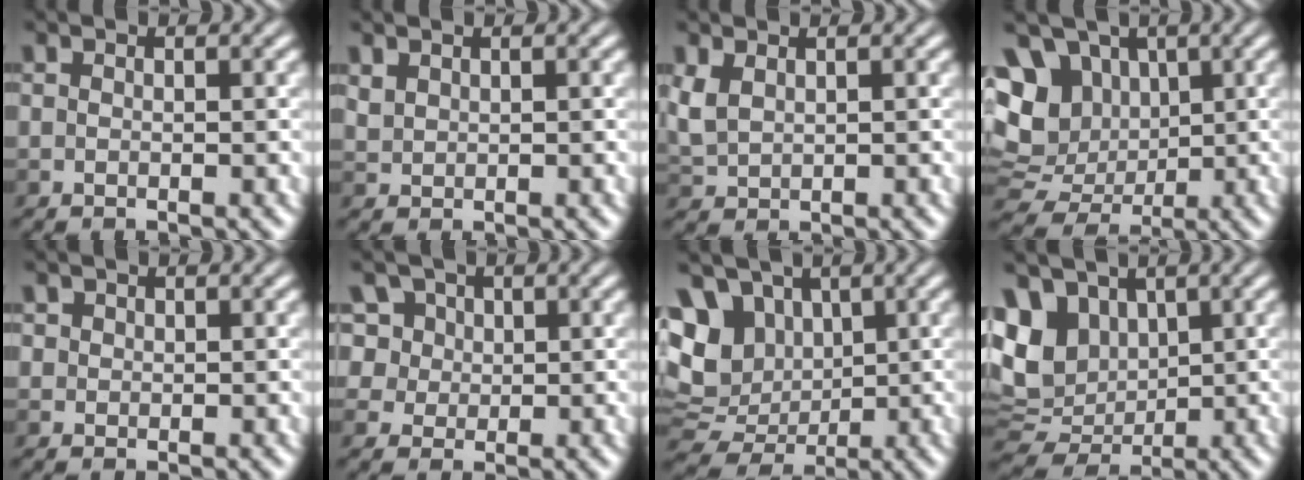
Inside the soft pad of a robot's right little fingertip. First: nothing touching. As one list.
[{"total": 1.5, "force": [0.9, 1.0, 0.7], "torque": [-0.026, -0.002, 0.022]}, {"total": 3.0, "force": [0.9, 1.9, 2.1], "torque": [-0.063, -0.002, 0.020]}, {"total": 11.9, "force": [2.8, 9.6, 6.6], "torque": [-0.145, 0.018, 0.048]}, {"total": 0.6, "force": [0.2, 0.5, -0.1], "torque": [-0.002, -0.005, 0.000]}, {"total": 9.2, "force": [5.5, 6.3, 3.9], "torque": [-0.098, 0.019, 0.082]}, {"total": 10.1, "force": [2.7, 7.5, 6.2], "torque": [-0.140, 0.015, 0.051]}, {"total": 9.2, "force": [2.8, 6.5, 5.9], "torque": [-0.145, 0.002, 0.053]}]